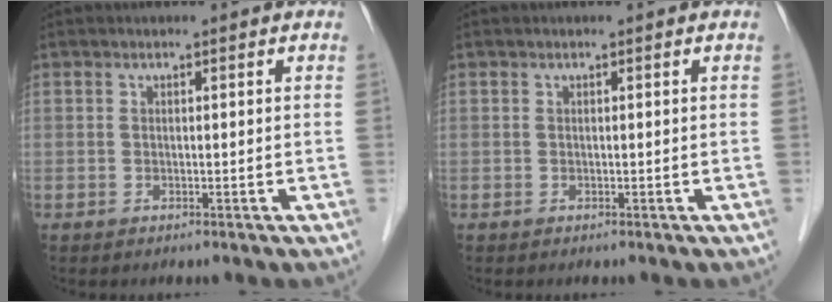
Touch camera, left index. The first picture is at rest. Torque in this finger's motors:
{"motor_torque": [-0.07, 0.07, 0.00, 0.00]}